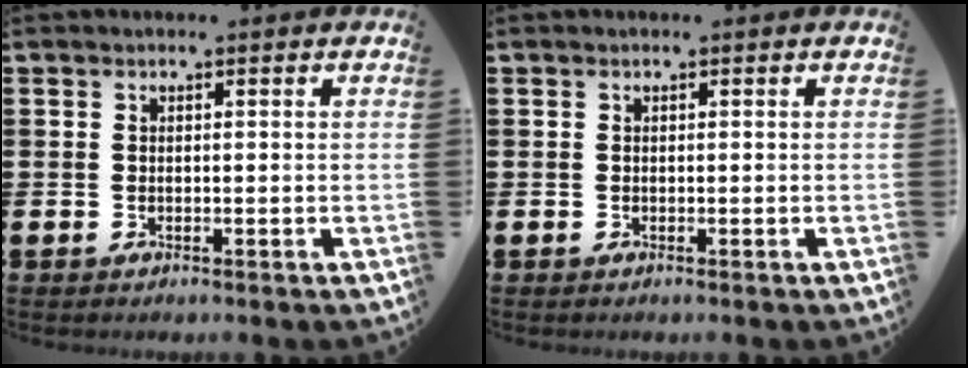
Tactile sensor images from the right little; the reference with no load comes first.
{"total": 0.0}